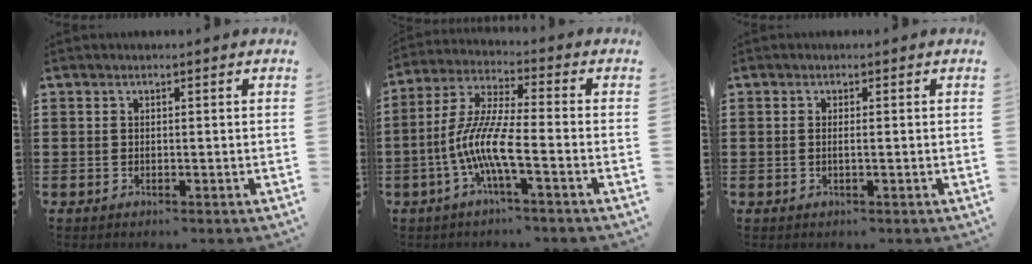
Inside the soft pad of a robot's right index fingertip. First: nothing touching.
{"total": 9.0, "force": [-3.4, 1.4, 8.3], "torque": [-0.186, -0.013, -0.070]}
{"total": 0.7, "force": [0.0, -0.2, 0.7], "torque": [-0.012, -0.002, 0.002]}